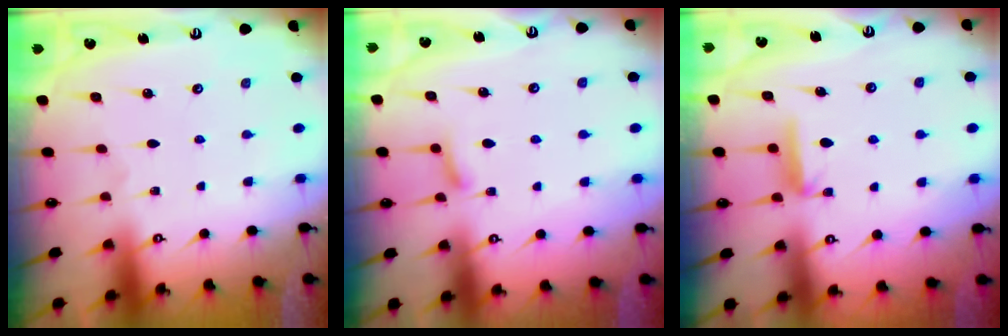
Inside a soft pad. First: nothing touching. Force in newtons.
{"total": 5.4, "press": 5.3, "slide": 0.8}
{"total": 5.4, "press": 5.4, "slide": 0.5}